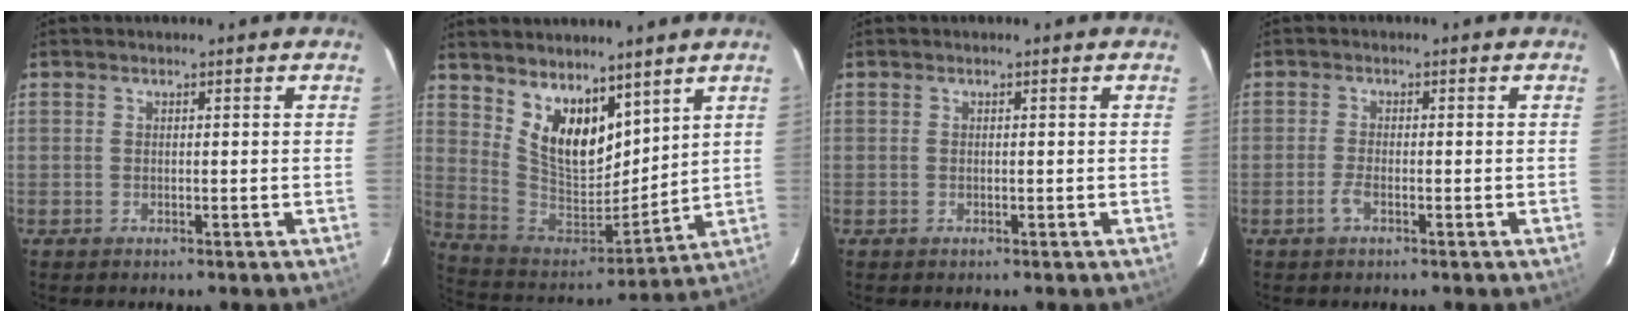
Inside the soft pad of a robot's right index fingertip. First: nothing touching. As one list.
[{"total": 14.1, "force": [8.9, 7.1, 8.4], "torque": [-0.152, -0.007, 0.178]}, {"total": 0.0}, {"total": 2.2, "force": [-1.1, 0.6, 1.7], "torque": [-0.044, -0.001, -0.024]}]